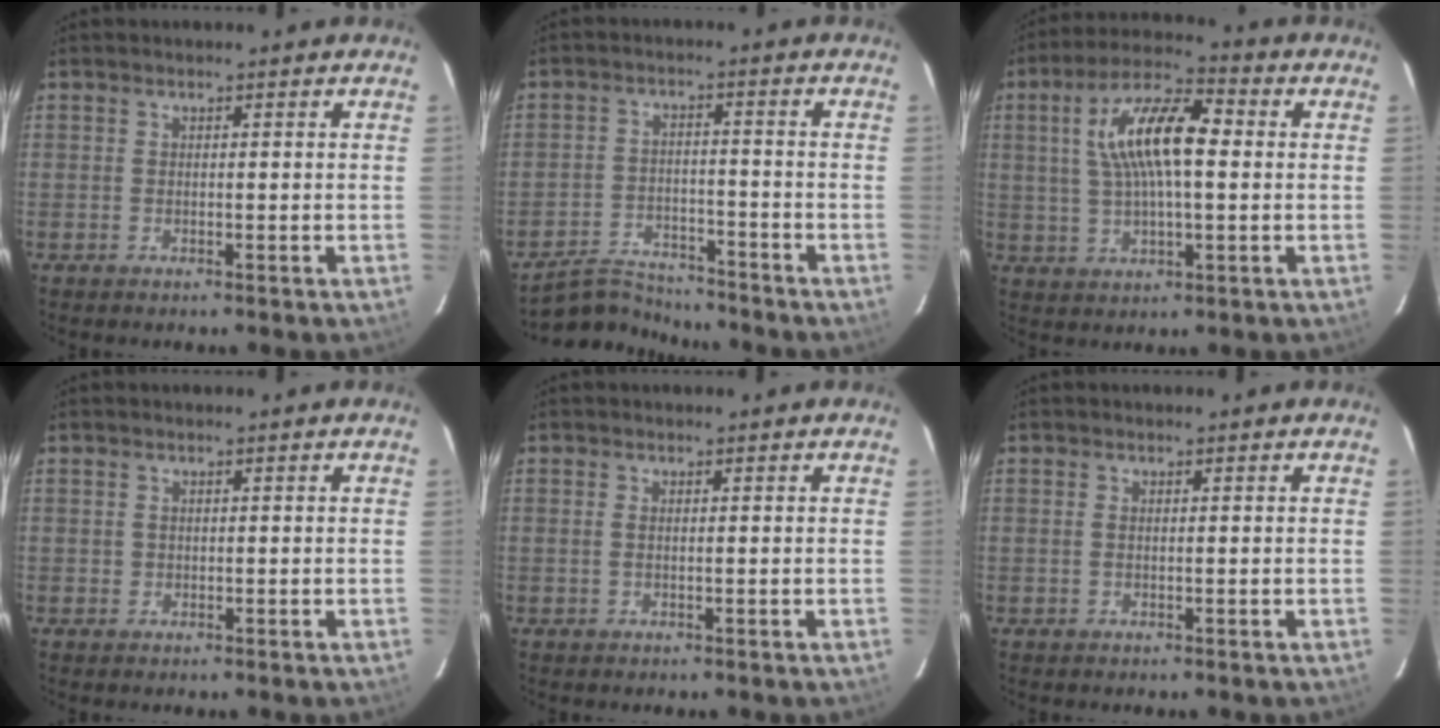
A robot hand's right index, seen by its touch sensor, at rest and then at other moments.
{"total": 7.7, "force": [-7.4, 2.2, 0.5], "torque": [-0.037, 0.009, -0.124]}
{"total": 13.3, "force": [2.0, 4.6, 12.3], "torque": [-0.230, 0.022, 0.034]}
{"total": 0.6, "force": [0.1, 0.6, 0.1], "torque": [0.000, 0.001, 0.002]}
{"total": 0.9, "force": [-0.1, 0.1, 0.9], "torque": [-0.020, 0.001, -0.003]}
{"total": 0.7, "force": [0.0, 0.1, 0.7], "torque": [-0.015, 0.001, -0.002]}